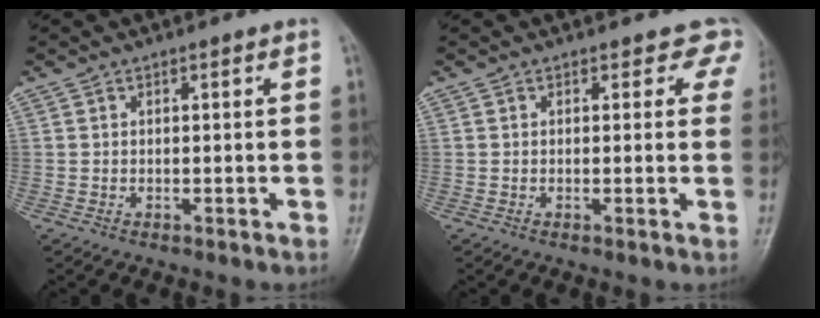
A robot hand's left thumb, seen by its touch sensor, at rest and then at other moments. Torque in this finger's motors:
{"motor_torque": [0.09, 0.14, -0.01, 0.08, 0.06]}